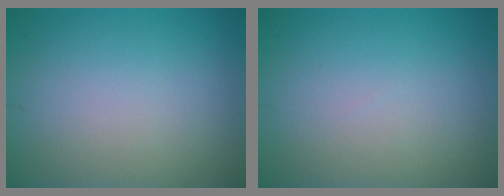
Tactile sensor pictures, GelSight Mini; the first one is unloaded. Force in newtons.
{"total": 0.0}